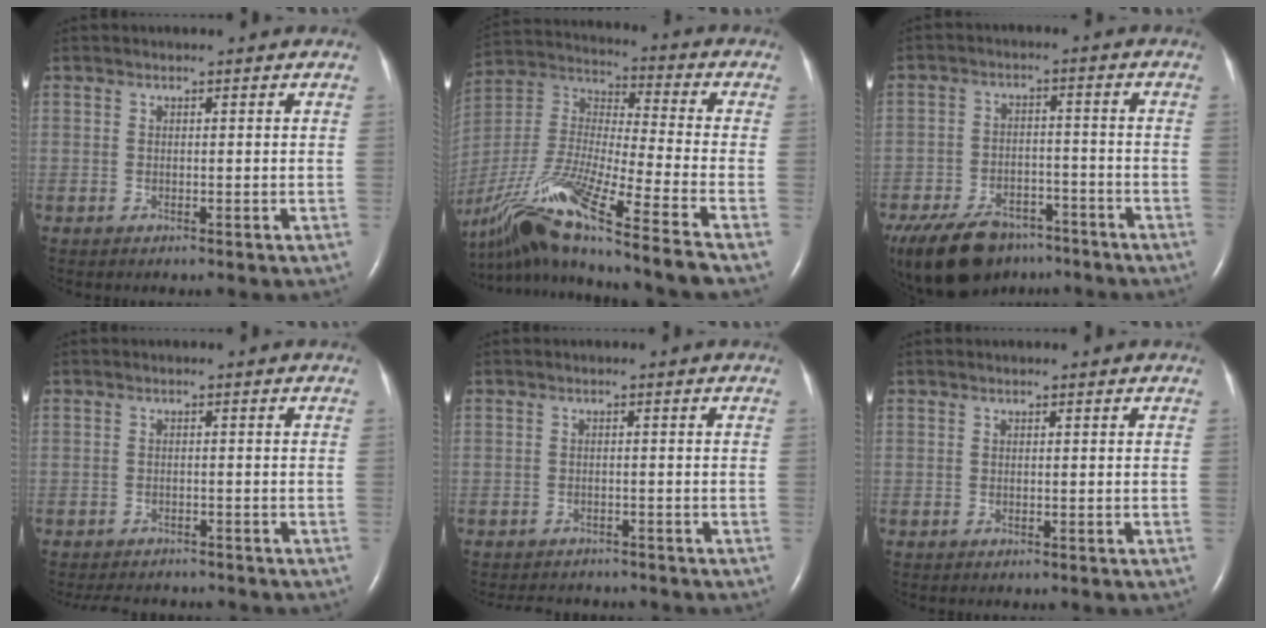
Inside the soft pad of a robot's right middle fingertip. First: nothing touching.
{"total": 25.7, "force": [-19.3, -0.4, 16.9], "torque": [-0.346, -0.049, -0.354]}
{"total": 16.6, "force": [-12.1, 8.6, 7.4], "torque": [-0.188, -0.016, -0.187]}
{"total": 6.9, "force": [-6.3, 2.0, 1.8], "torque": [-0.025, -0.007, -0.083]}
{"total": 5.5, "force": [-5.2, 1.7, 0.9], "torque": [-0.012, -0.006, -0.067]}
{"total": 0.0}